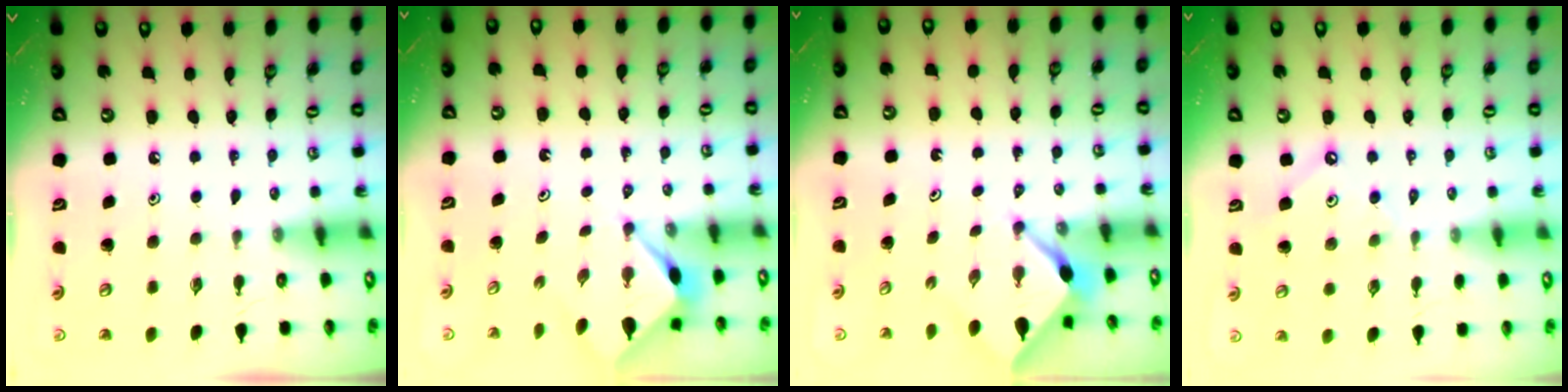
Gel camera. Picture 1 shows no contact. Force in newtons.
{"total": 3.2, "press": 3.2, "slide": 0.3}
{"total": 2.2, "press": 2.1, "slide": 0.3}
{"total": 2.1, "press": 2.1, "slide": 0.3}